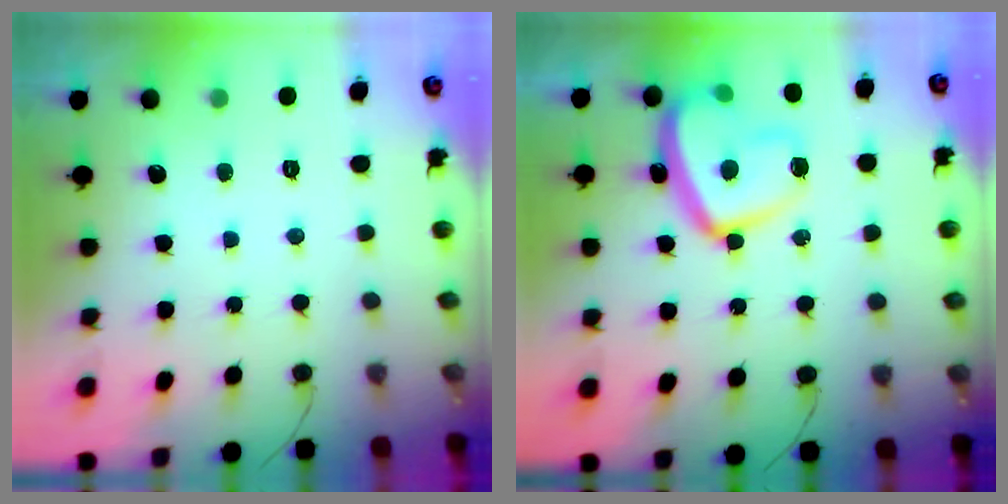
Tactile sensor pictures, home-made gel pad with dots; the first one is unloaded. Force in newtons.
{"total": 16.8, "press": 16.8, "slide": 1.4}